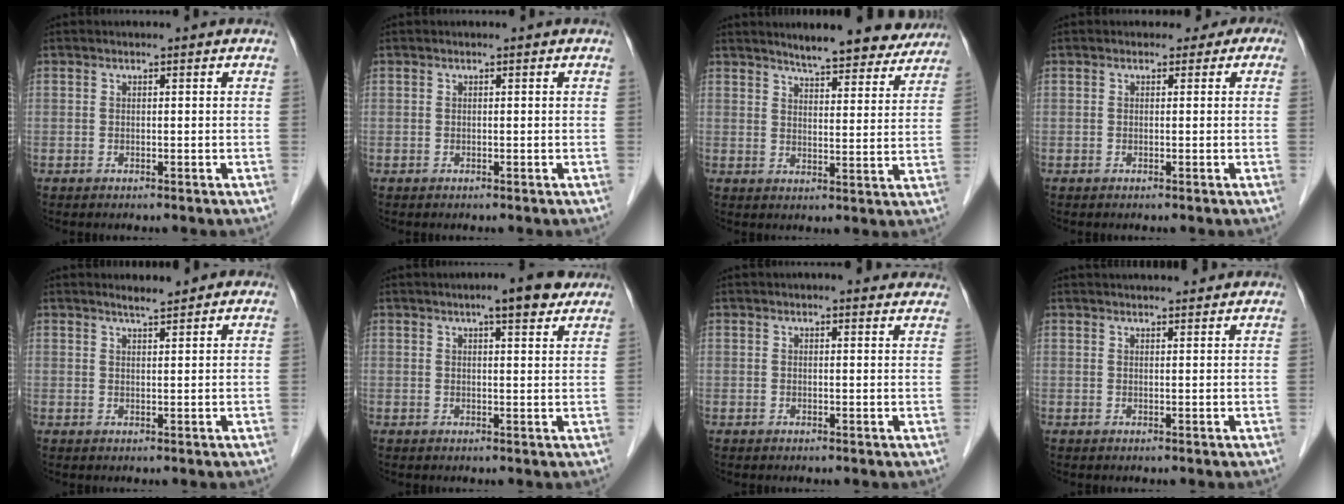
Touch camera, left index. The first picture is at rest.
{"total": 0.0}
{"total": 13.2, "force": [11.9, 2.6, 4.9], "torque": [-0.050, -0.007, 0.145]}
{"total": 2.0, "force": [0.6, 1.9, 0.4], "torque": [0.008, 0.008, -0.006]}
{"total": 2.2, "force": [2.0, 0.4, 1.0], "torque": [-0.021, 0.006, 0.032]}
{"total": 5.9, "force": [4.3, 1.0, 3.9], "torque": [-0.054, 0.013, 0.055]}
{"total": 5.5, "force": [4.9, 1.1, 2.2], "torque": [-0.019, 0.014, 0.046]}
{"total": 7.7, "force": [7.0, 1.3, 2.9], "torque": [-0.038, 0.028, 0.087]}